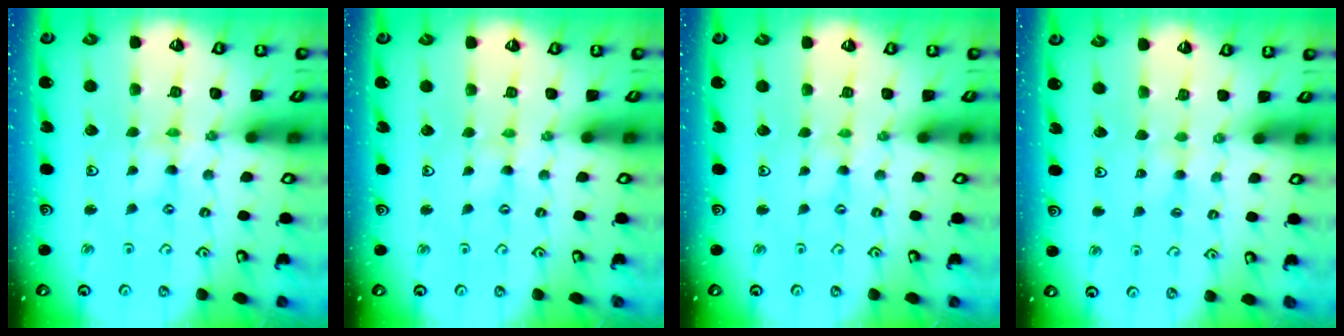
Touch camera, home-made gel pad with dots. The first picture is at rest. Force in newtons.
{"total": 0.5, "press": 0.5, "slide": 0.1}
{"total": 0.0}
{"total": 1.7, "press": 1.7, "slide": 0.4}